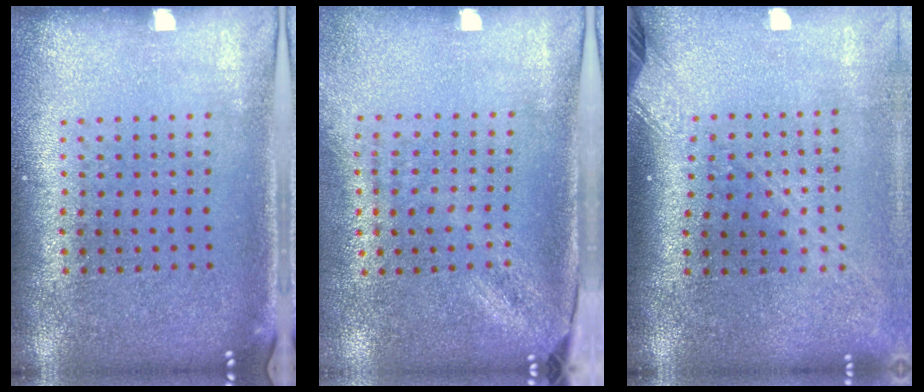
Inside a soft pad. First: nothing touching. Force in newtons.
{"total": 1.9, "press": 1.5, "slide": 1.2}
{"total": 2.2, "press": 1.7, "slide": 1.4}